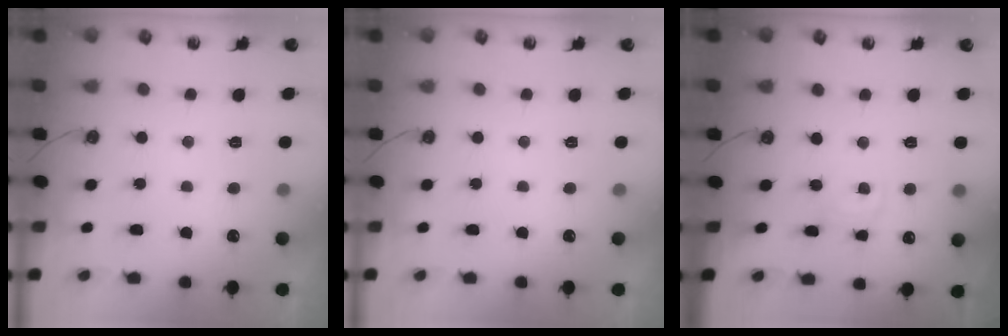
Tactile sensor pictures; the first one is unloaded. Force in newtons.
{"total": 0.0}
{"total": 3.0, "press": 3.0, "slide": 0.4}